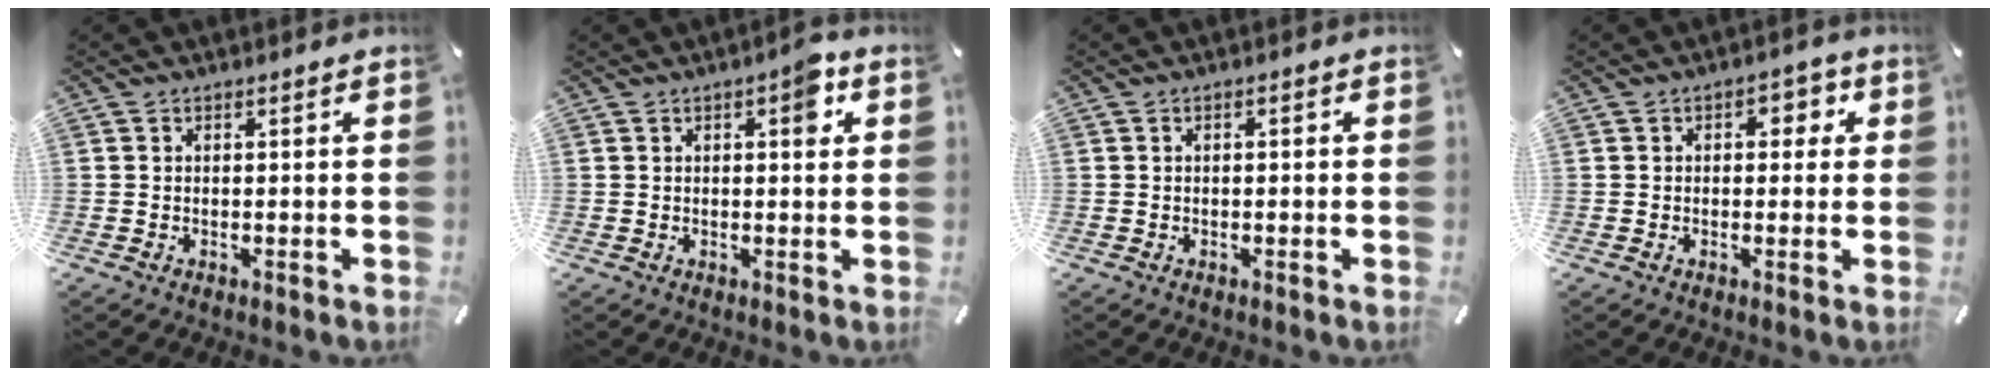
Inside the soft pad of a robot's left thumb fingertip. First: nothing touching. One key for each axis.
{"total": 5.2, "fx": 1.9, "fy": 2.0, "fz": 4.4, "tx": -0.053, "ty": -0.006, "tz": 0.021}
{"total": 0.8, "fx": -0.2, "fy": 0.4, "fz": 0.7, "tx": -0.012, "ty": 0.001, "tz": -0.005}
{"total": 3.5, "fx": 0.4, "fy": 2.5, "fz": 2.4, "tx": -0.019, "ty": 0.000, "tz": -0.006}